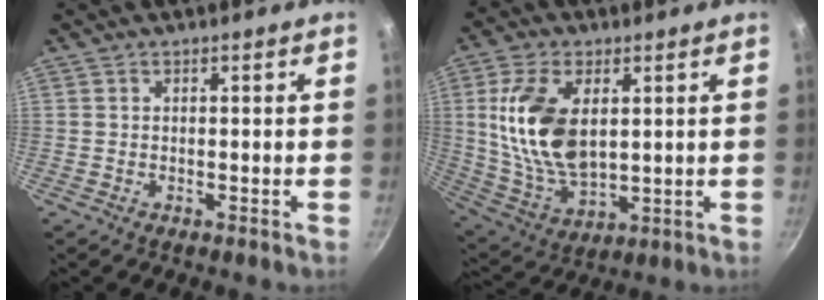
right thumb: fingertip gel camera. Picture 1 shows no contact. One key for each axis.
{"total": 16.3, "fx": 3.3, "fy": 9.2, "fz": 13.0, "tx": -0.239, "ty": -0.018, "tz": 0.074}